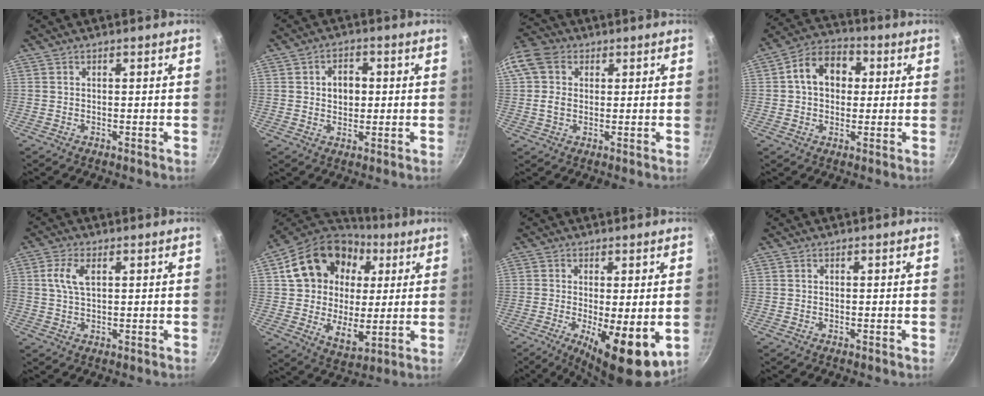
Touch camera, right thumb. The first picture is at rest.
{"total": 5.1, "force": [0.7, 3.8, 3.3], "torque": [-0.031, 0.003, 0.010]}
{"total": 11.9, "force": [2.3, 9.5, 6.8], "torque": [-0.146, 0.024, 0.030]}
{"total": 10.5, "force": [1.8, 7.9, 6.7], "torque": [-0.076, 0.021, 0.013]}
{"total": 5.3, "force": [1.4, 2.9, 4.2], "torque": [-0.080, 0.005, 0.026]}
{"total": 22.9, "force": [6.5, 16.6, 14.3], "torque": [-0.221, -0.003, 0.107]}
{"total": 11.2, "force": [-2.4, 3.6, 10.4], "torque": [-0.147, -0.011, -0.027]}
{"total": 0.0}